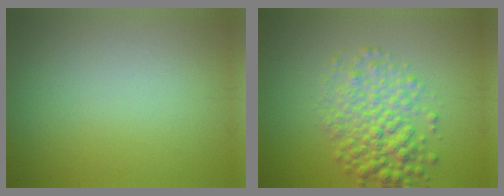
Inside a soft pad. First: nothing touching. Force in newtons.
{"total": 5.0, "press": 5.0, "slide": 0.1}